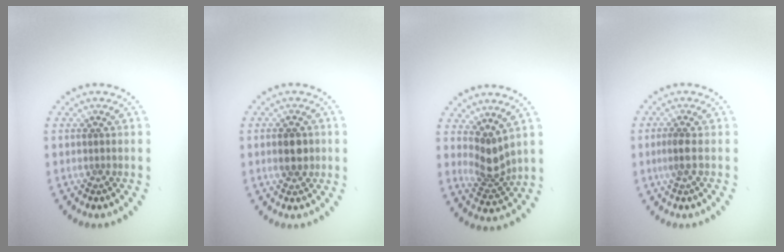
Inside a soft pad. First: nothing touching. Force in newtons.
{"total": 2.4, "press": 2.4, "slide": 0.1}
{"total": 2.8, "press": 2.1, "slide": 1.9}
{"total": 1.6, "press": 1.3, "slide": 1.0}